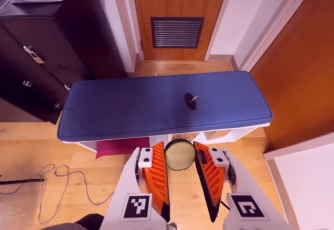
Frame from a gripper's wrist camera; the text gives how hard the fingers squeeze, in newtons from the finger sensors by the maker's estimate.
{"total": 7.9, "left": 7.8, "right": 8.0}